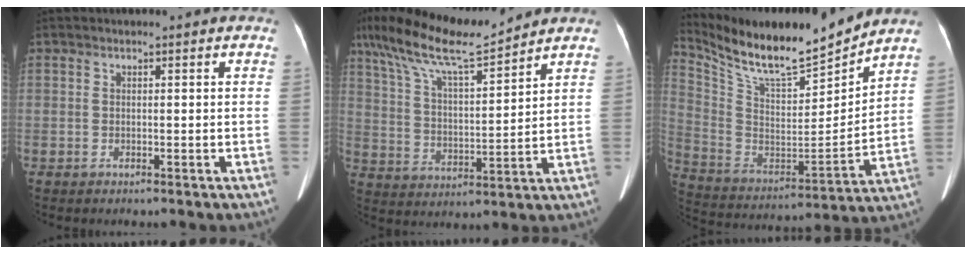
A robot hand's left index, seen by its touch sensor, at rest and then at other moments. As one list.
[{"total": 13.5, "force": [11.4, 0.8, 7.3], "torque": [-0.145, 0.005, 0.208]}, {"total": 19.7, "force": [17.5, 1.9, 9.0], "torque": [-0.186, -0.022, 0.304]}]